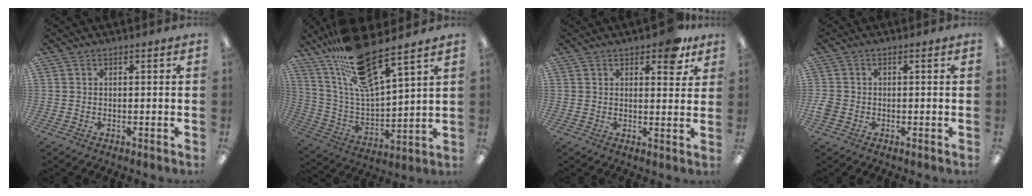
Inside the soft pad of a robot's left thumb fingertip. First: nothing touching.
{"total": 18.1, "force": [14.2, 3.5, 10.7], "torque": [-0.221, -0.086, 0.246]}
{"total": 6.8, "force": [4.6, 2.9, 4.1], "torque": [-0.043, -0.021, 0.075]}
{"total": 2.4, "force": [-0.7, 2.0, 1.1], "torque": [-0.016, 0.004, -0.012]}